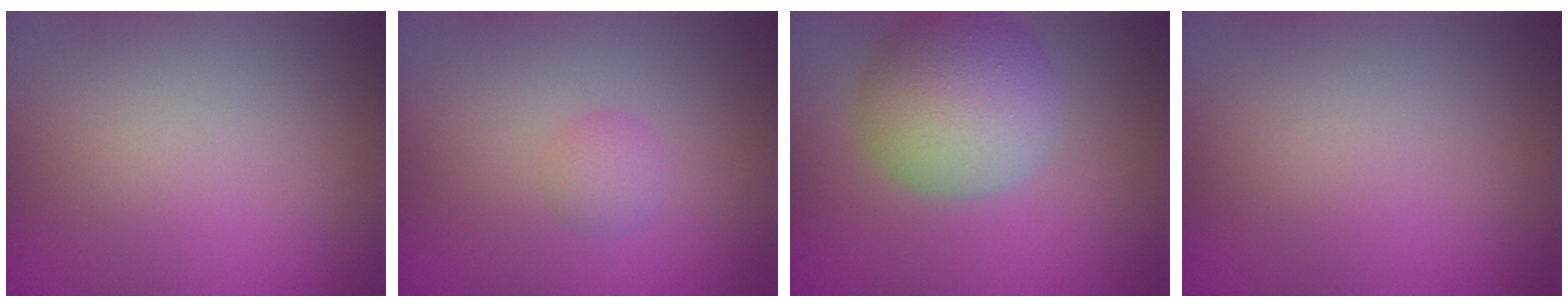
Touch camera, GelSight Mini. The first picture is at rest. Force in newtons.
{"total": 1.3, "press": 1.3, "slide": 0.1}
{"total": 7.3, "press": 7.3, "slide": 0.6}
{"total": 0.0}